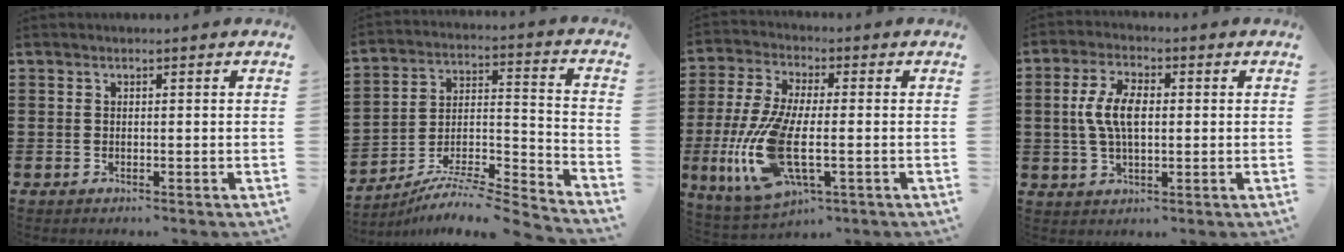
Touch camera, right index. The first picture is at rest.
{"total": 7.6, "force": [-7.1, 0.4, 2.7], "torque": [-0.039, 0.001, -0.141]}
{"total": 14.2, "force": [-3.3, 5.8, 12.5], "torque": [-0.292, -0.020, -0.063]}
{"total": 6.9, "force": [0.4, 3.1, 6.1], "torque": [-0.139, 0.005, -0.001]}